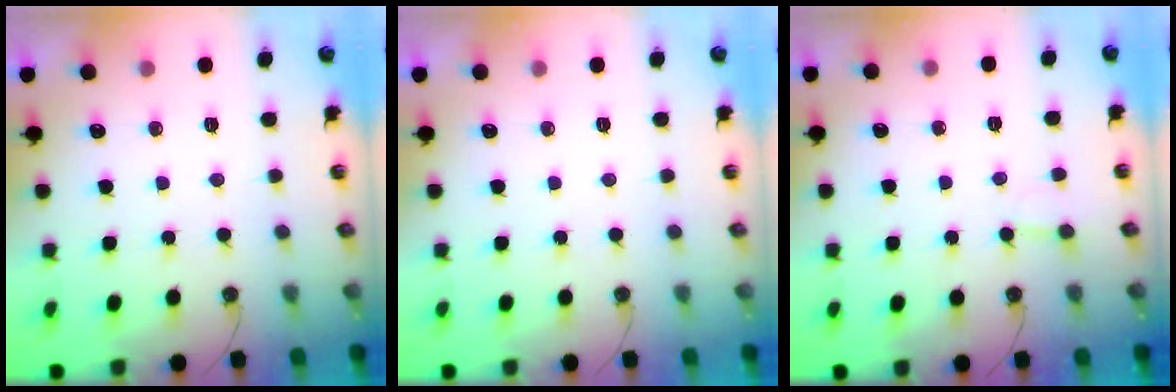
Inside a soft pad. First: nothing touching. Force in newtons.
{"total": 0.0}
{"total": 2.7, "press": 2.7, "slide": 0.2}